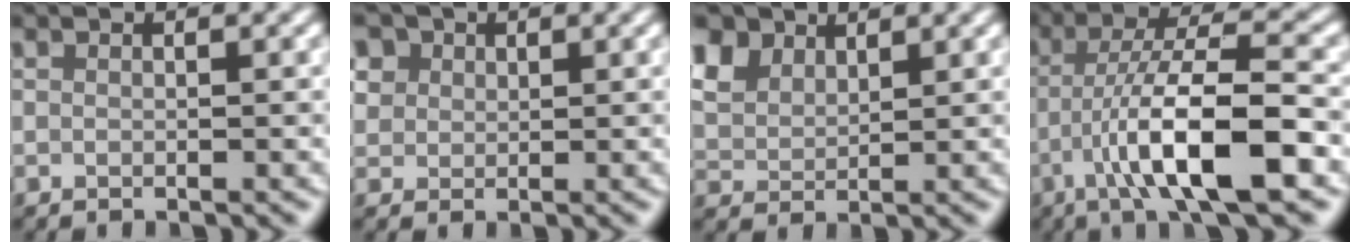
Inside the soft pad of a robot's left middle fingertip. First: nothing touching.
{"total": 5.5, "force": [3.0, 4.0, 2.2], "torque": [-0.061, 0.015, 0.043]}
{"total": 5.3, "force": [3.6, 3.2, 2.3], "torque": [-0.074, 0.004, 0.075]}
{"total": 9.3, "force": [-3.8, 1.9, 8.3], "torque": [-0.140, 0.014, -0.071]}